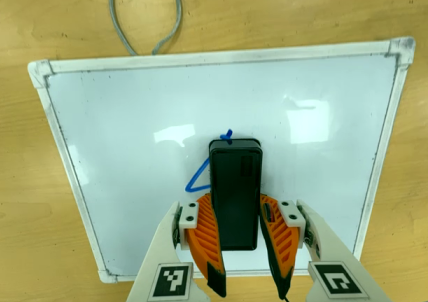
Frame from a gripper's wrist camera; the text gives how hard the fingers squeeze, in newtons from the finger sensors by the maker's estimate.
{"total": 11.6, "left": 11.1, "right": 12.1}